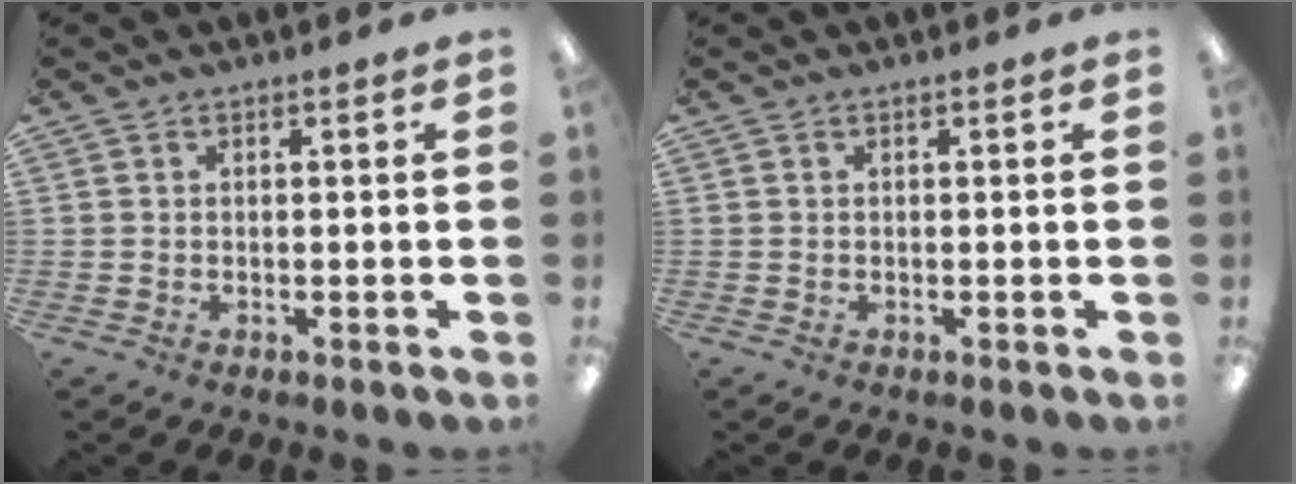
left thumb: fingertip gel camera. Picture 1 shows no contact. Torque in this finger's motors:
{"motor_torque": [0.00, 0.00, 0.13, -0.09, 0.00]}